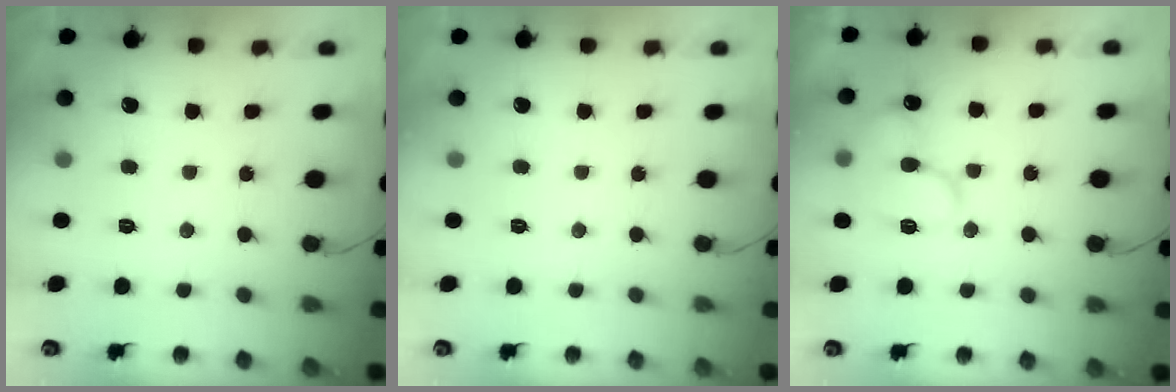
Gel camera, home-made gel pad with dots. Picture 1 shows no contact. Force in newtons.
{"total": 0.0}
{"total": 13.1, "press": 13.0, "slide": 1.8}